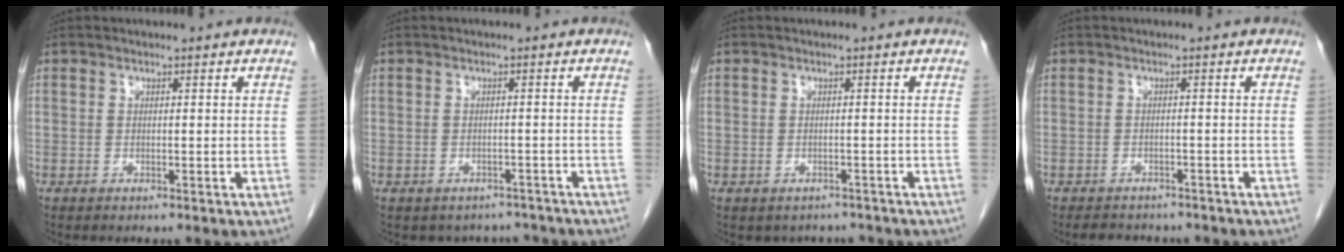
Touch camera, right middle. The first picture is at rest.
{"total": 5.1, "force": [-4.5, 2.4, -0.1], "torque": [0.010, 0.014, -0.050]}
{"total": 3.2, "force": [-2.7, 1.6, 0.2], "torque": [-0.001, 0.007, -0.033]}
{"total": 4.9, "force": [-4.3, 2.1, 1.1], "torque": [-0.020, -0.002, -0.053]}